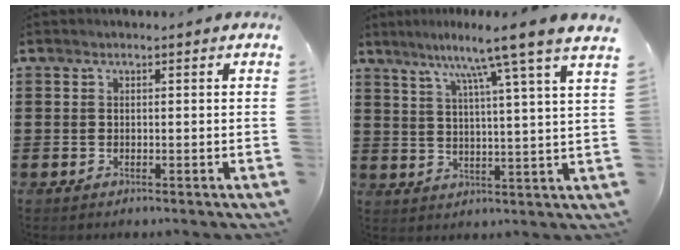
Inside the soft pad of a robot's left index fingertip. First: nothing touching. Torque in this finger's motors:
{"motor_torque": [2.14, 0.00, 0.39, 0.21]}